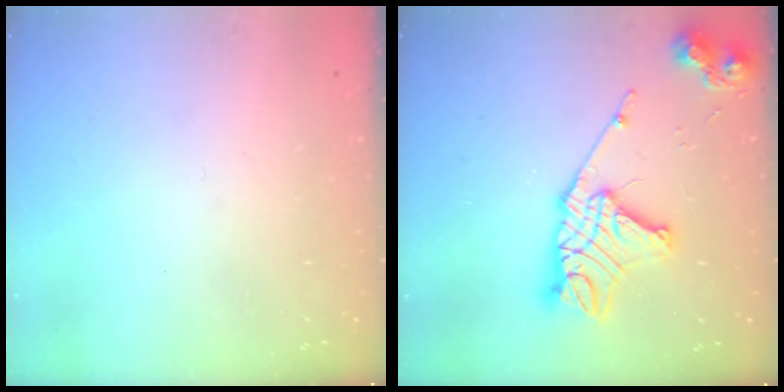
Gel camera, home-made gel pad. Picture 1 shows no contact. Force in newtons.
{"total": 17.9, "press": 17.9, "slide": 1.5}